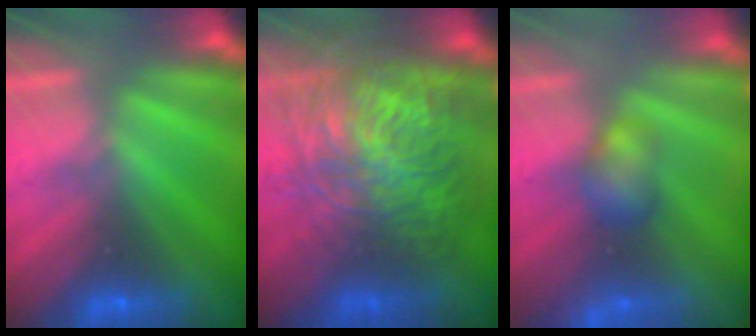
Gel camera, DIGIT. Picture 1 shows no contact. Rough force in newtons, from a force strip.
{"total": 11.3}
{"total": 3.0}